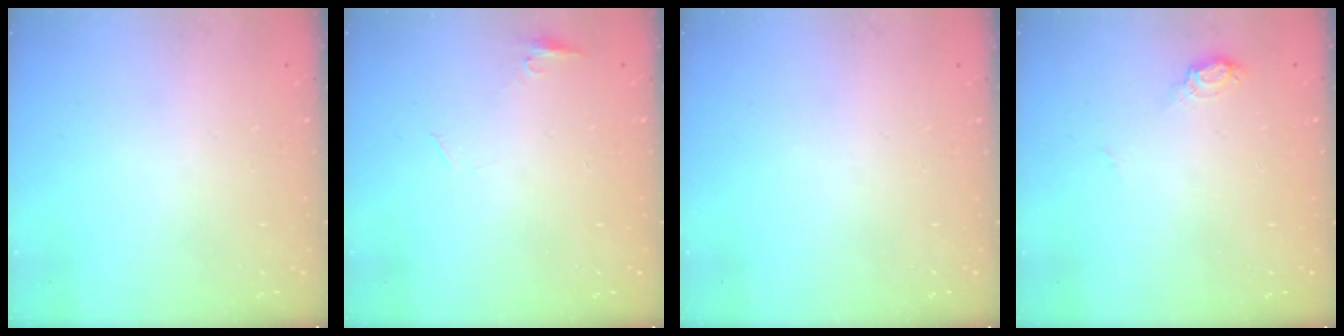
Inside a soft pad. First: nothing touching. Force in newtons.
{"total": 4.7, "press": 4.6, "slide": 0.5}
{"total": 0.0}
{"total": 6.1, "press": 5.9, "slide": 1.6}